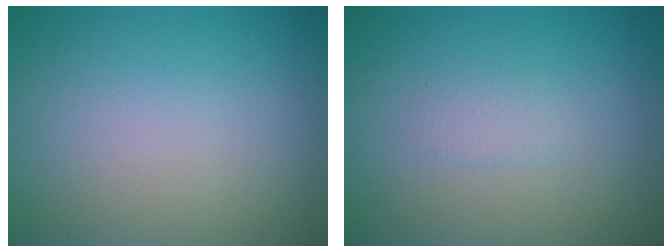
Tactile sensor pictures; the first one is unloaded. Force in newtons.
{"total": 0.9, "press": 0.9, "slide": 0.0}